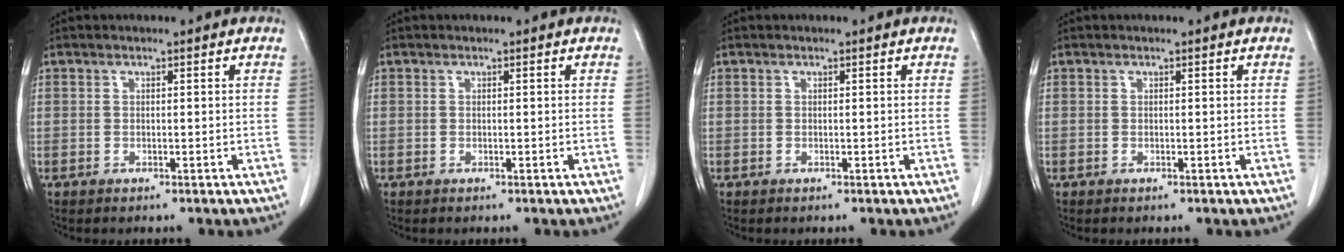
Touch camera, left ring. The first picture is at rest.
{"total": 0.0}
{"total": 0.0}
{"total": 0.0}